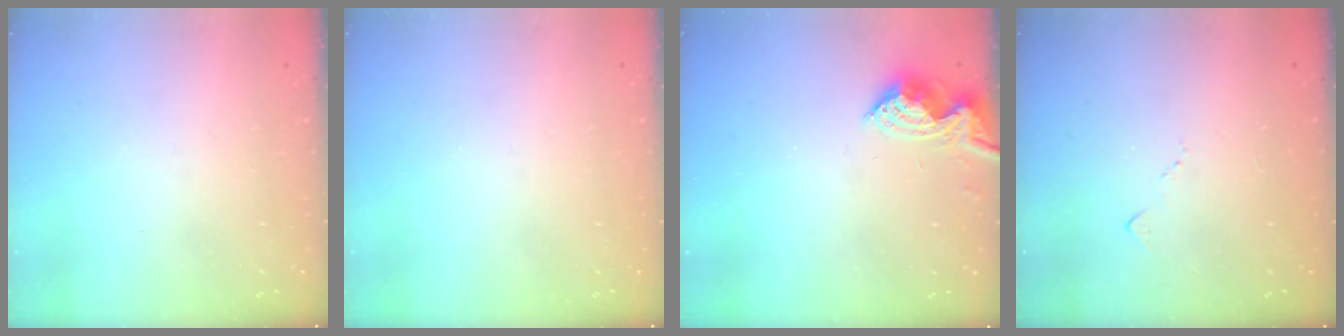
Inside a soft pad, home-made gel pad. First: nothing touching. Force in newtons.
{"total": 0.0}
{"total": 9.0, "press": 9.0, "slide": 0.3}
{"total": 6.2, "press": 6.1, "slide": 0.8}